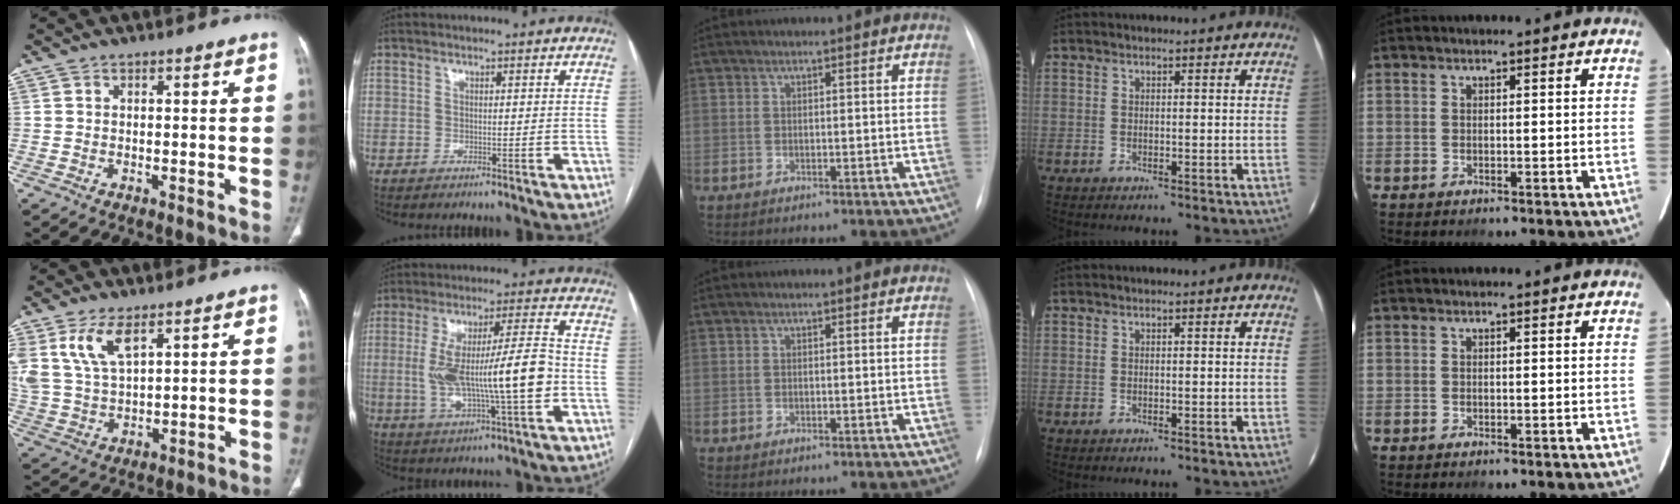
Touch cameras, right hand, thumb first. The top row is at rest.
{"thumb": {"total": 9.7, "force": [5.3, 4.4, 6.8], "torque": [-0.141, -0.013, 0.117]}, "index": {"total": 15.4, "force": [-1.6, 2.2, 15.2], "torque": [-0.281, 0.016, -0.018]}}